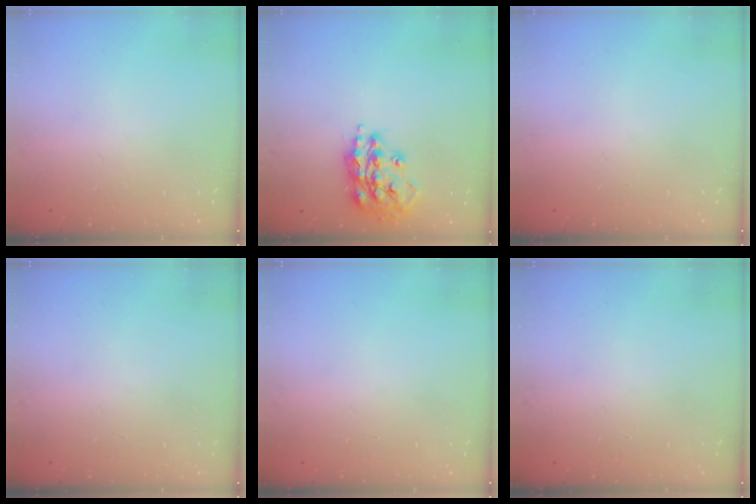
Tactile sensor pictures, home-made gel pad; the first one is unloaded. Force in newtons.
{"total": 17.4, "press": 17.4, "slide": 1.4}
{"total": 0.0}
{"total": 0.0}
{"total": 0.0}
{"total": 0.0}